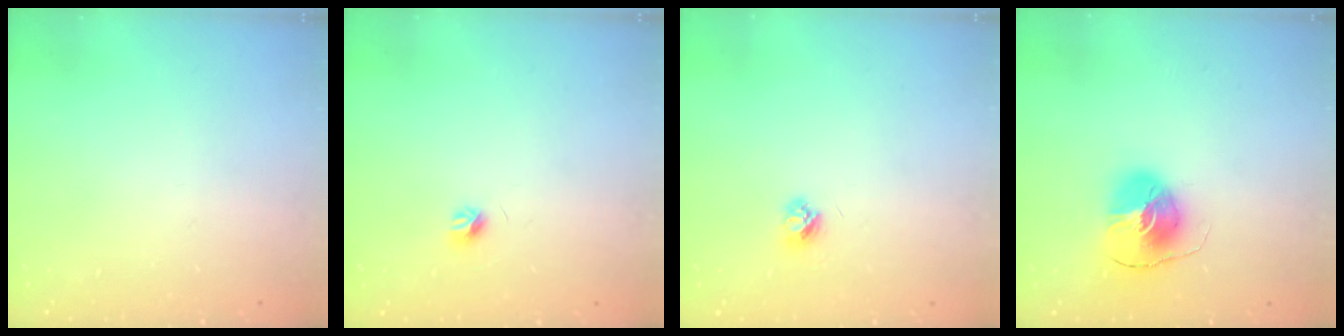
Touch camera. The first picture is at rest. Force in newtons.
{"total": 4.1, "press": 4.0, "slide": 0.6}
{"total": 3.7, "press": 3.7, "slide": 0.4}
{"total": 8.7, "press": 8.7, "slide": 1.1}